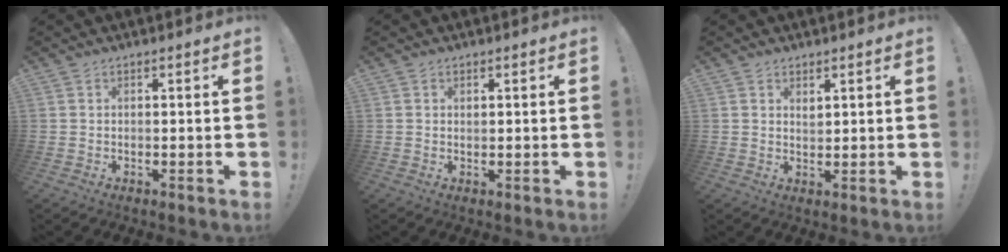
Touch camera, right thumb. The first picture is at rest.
{"total": 0.7, "force": [0.5, 0.5, 0.0], "torque": [0.001, 0.000, 0.011]}
{"total": 2.4, "force": [1.7, 1.5, 0.7], "torque": [-0.002, -0.009, 0.030]}